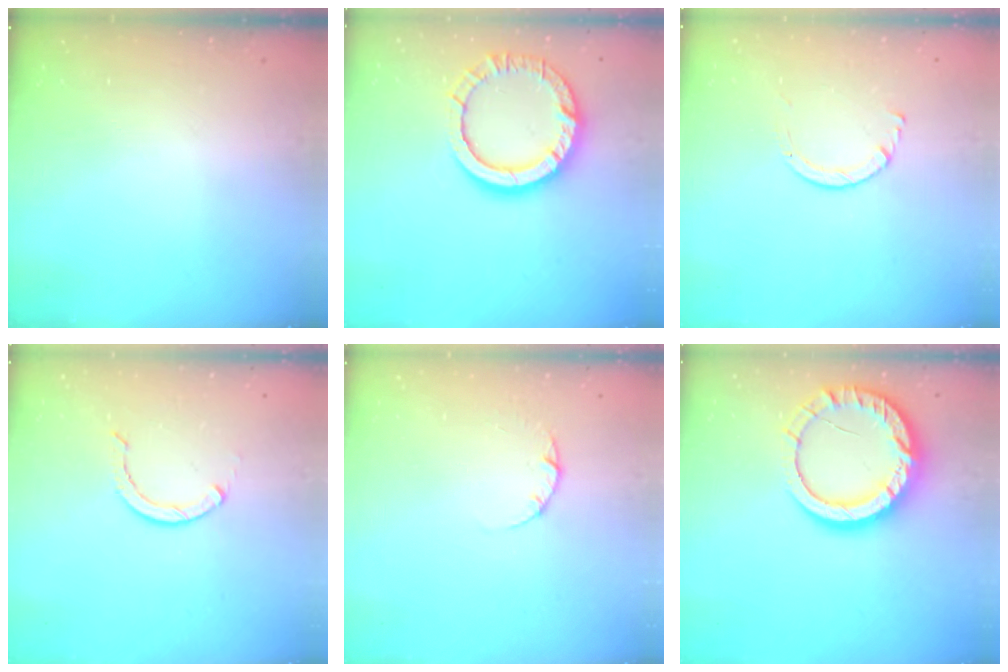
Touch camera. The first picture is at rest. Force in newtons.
{"total": 13.5, "press": 13.5, "slide": 1.3}
{"total": 2.9, "press": 2.9, "slide": 0.2}
{"total": 2.6, "press": 2.6, "slide": 0.1}
{"total": 2.2, "press": 2.2, "slide": 0.3}
{"total": 15.1, "press": 15.0, "slide": 1.2}